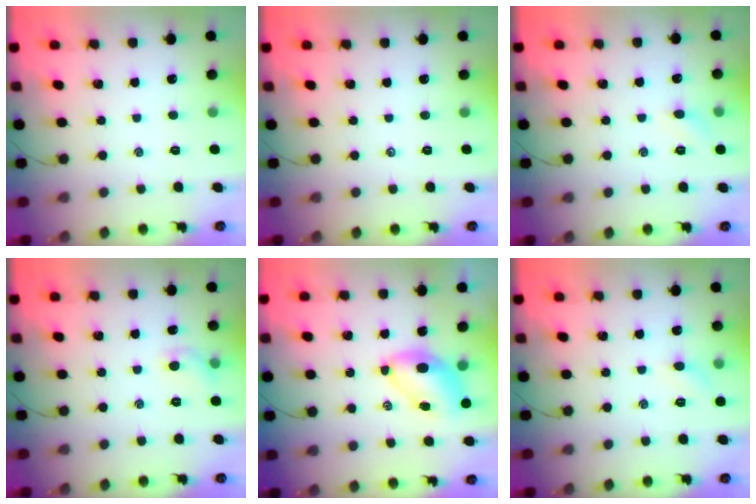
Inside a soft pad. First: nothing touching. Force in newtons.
{"total": 0.0}
{"total": 4.2, "press": 4.1, "slide": 1.2}
{"total": 5.3, "press": 5.2, "slide": 1.0}
{"total": 7.2, "press": 7.1, "slide": 1.0}
{"total": 4.2, "press": 4.1, "slide": 1.2}